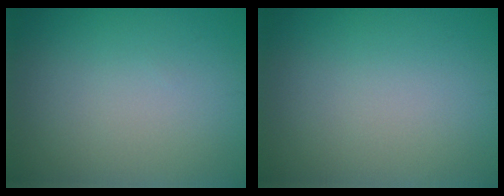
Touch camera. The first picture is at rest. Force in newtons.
{"total": 0.0}